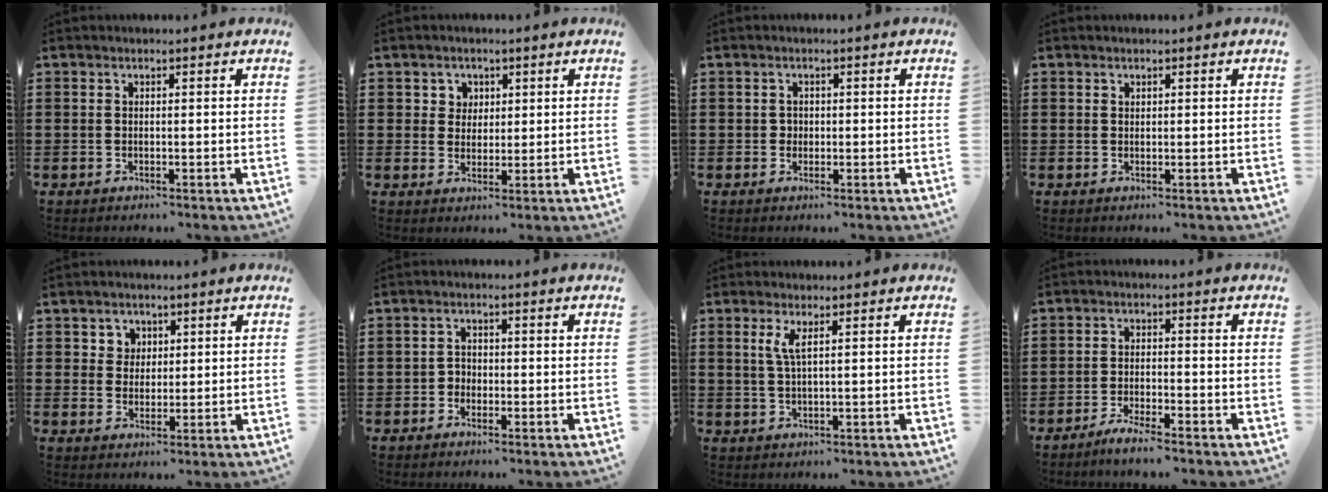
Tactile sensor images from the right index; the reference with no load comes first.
{"total": 2.9, "force": [1.3, 2.6, 0.3], "torque": [-0.019, 0.012, 0.021]}
{"total": 1.1, "force": [0.1, 1.0, 0.3], "torque": [-0.007, 0.005, 0.001]}
{"total": 0.5, "force": [0.4, 0.3, 0.0], "torque": [0.000, 0.002, 0.008]}
{"total": 3.0, "force": [1.5, 2.7, 0.2], "torque": [-0.018, 0.011, 0.027]}
{"total": 1.6, "force": [-0.9, 1.3, 0.3], "torque": [-0.011, 0.004, -0.021]}
{"total": 2.6, "force": [1.0, 0.4, 2.4], "torque": [-0.050, 0.002, 0.017]}
{"total": 2.9, "force": [-2.8, -0.2, 0.9], "torque": [-0.017, 0.004, -0.055]}